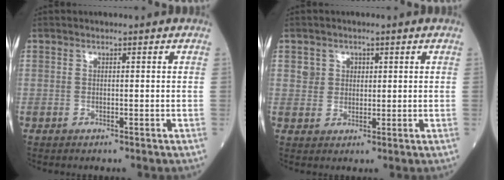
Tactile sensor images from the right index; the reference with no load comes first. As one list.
[{"total": 2.8, "force": [1.0, 2.6, 0.4], "torque": [-0.003, 0.006, 0.017]}]